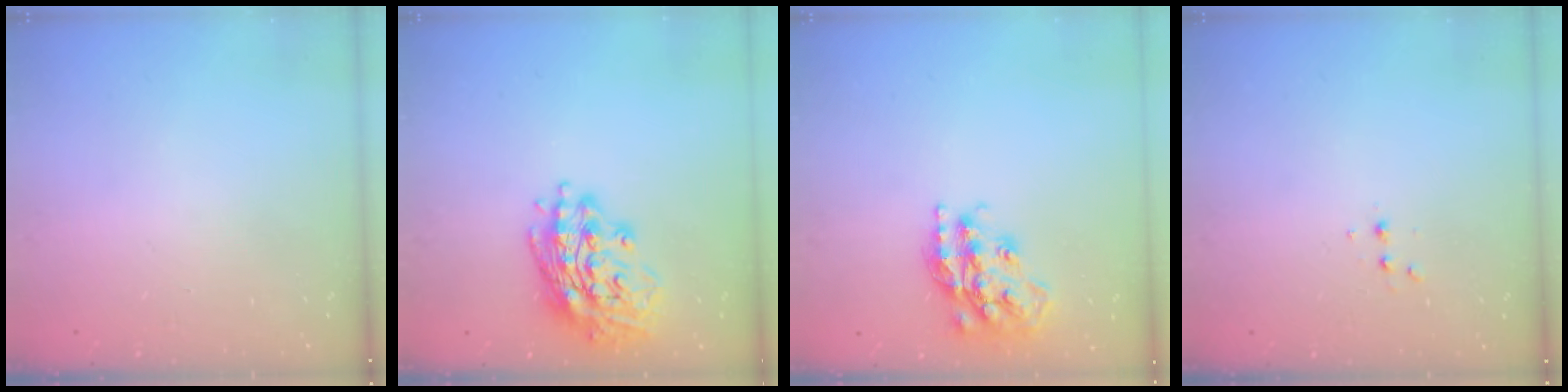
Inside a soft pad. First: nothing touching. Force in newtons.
{"total": 16.4, "press": 16.2, "slide": 2.5}
{"total": 18.6, "press": 18.5, "slide": 1.5}
{"total": 2.6, "press": 2.5, "slide": 0.8}